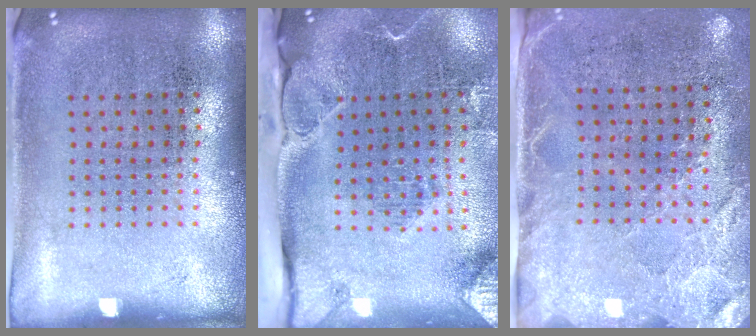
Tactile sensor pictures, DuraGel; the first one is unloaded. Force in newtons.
{"total": 2.8, "press": 2.2, "slide": 1.7}
{"total": 2.7, "press": 2.3, "slide": 1.3}